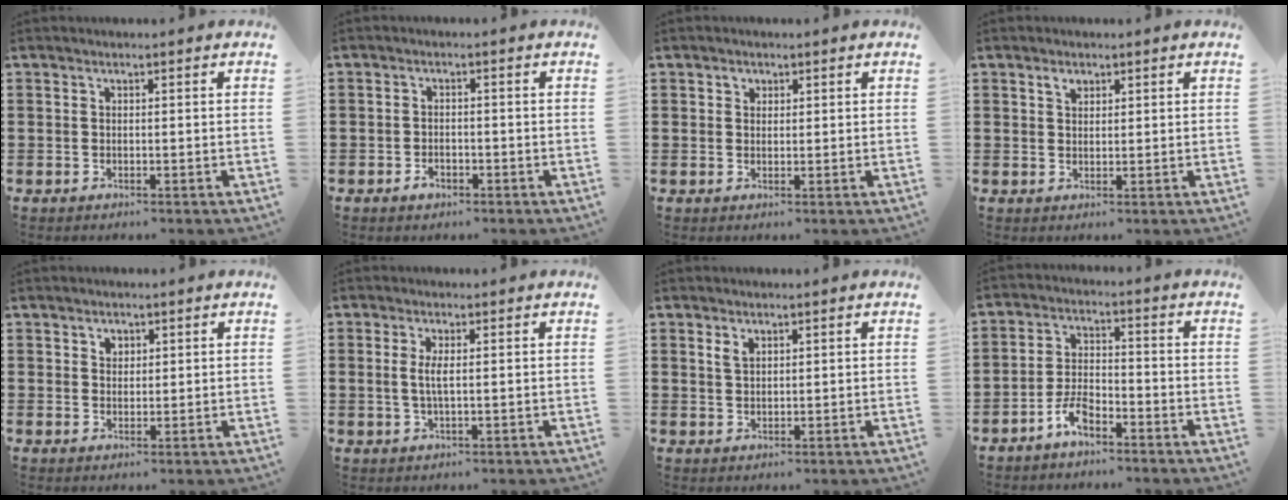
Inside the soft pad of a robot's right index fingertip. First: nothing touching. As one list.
[{"total": 1.5, "force": [-0.9, 0.9, 0.7], "torque": [-0.014, -0.001, -0.019]}, {"total": 1.3, "force": [0.6, 1.1, 0.3], "torque": [-0.009, 0.005, 0.011]}, {"total": 1.7, "force": [1.1, 1.1, 0.7], "torque": [-0.010, 0.000, 0.018]}, {"total": 1.7, "force": [1.0, 1.2, 0.4], "torque": [-0.012, 0.005, 0.019]}, {"total": 2.6, "force": [0.4, 0.6, 2.5], "torque": [-0.058, -0.002, 0.003]}, {"total": 1.8, "force": [1.1, 1.0, 0.9], "torque": [-0.021, 0.004, 0.021]}, {"total": 4.8, "force": [-3.4, 1.8, 2.8], "torque": [-0.075, 0.005, -0.073]}]